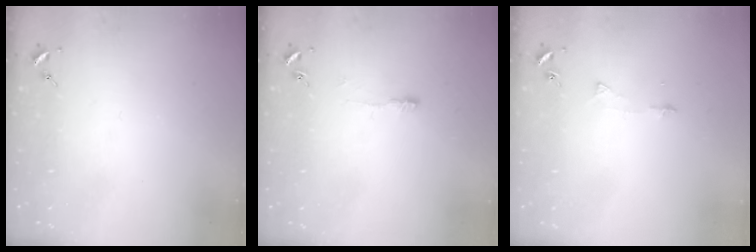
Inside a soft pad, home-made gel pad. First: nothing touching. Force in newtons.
{"total": 3.8, "press": 3.8, "slide": 0.2}
{"total": 3.8, "press": 3.8, "slide": 0.3}